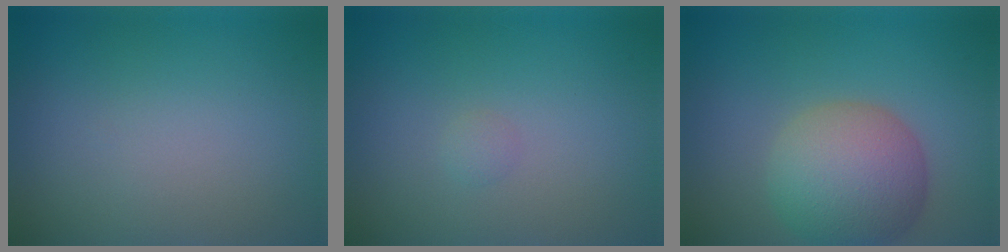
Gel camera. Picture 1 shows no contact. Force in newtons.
{"total": 0.6, "press": 0.6, "slide": 0.0}
{"total": 7.0, "press": 7.0, "slide": 0.5}